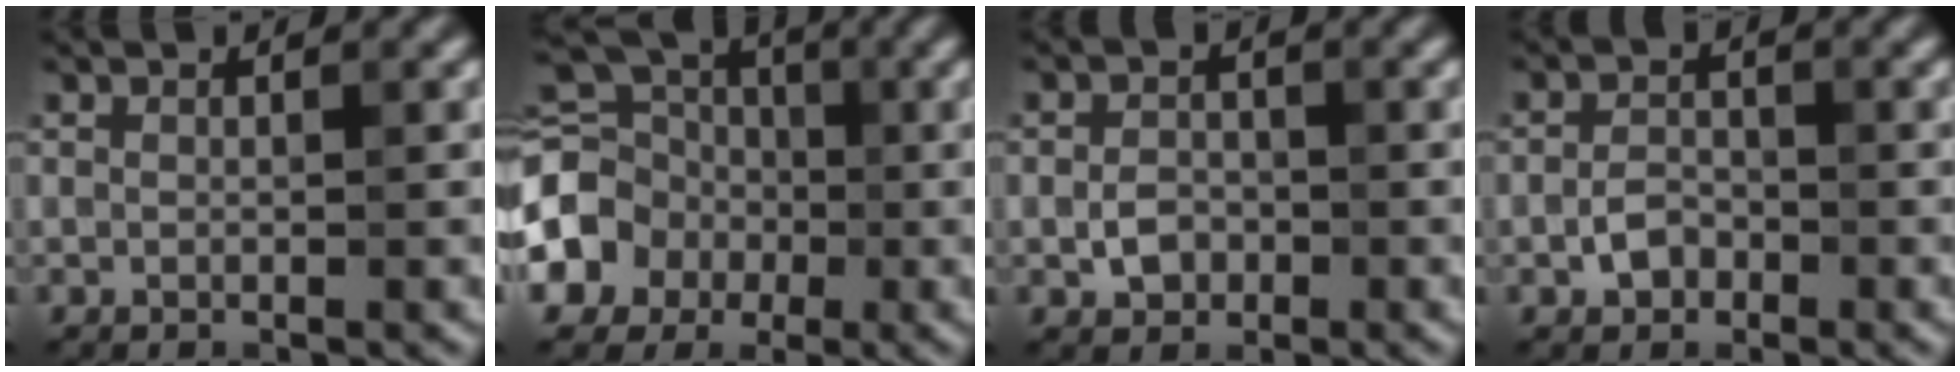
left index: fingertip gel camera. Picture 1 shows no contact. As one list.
[{"total": 11.7, "force": [-1.4, 10.4, 5.2], "torque": [-0.123, 0.009, -0.065]}, {"total": 2.1, "force": [-0.7, 1.6, 1.1], "torque": [-0.019, 0.001, -0.016]}, {"total": 2.0, "force": [-1.0, 1.4, 1.0], "torque": [-0.016, 0.005, -0.022]}]